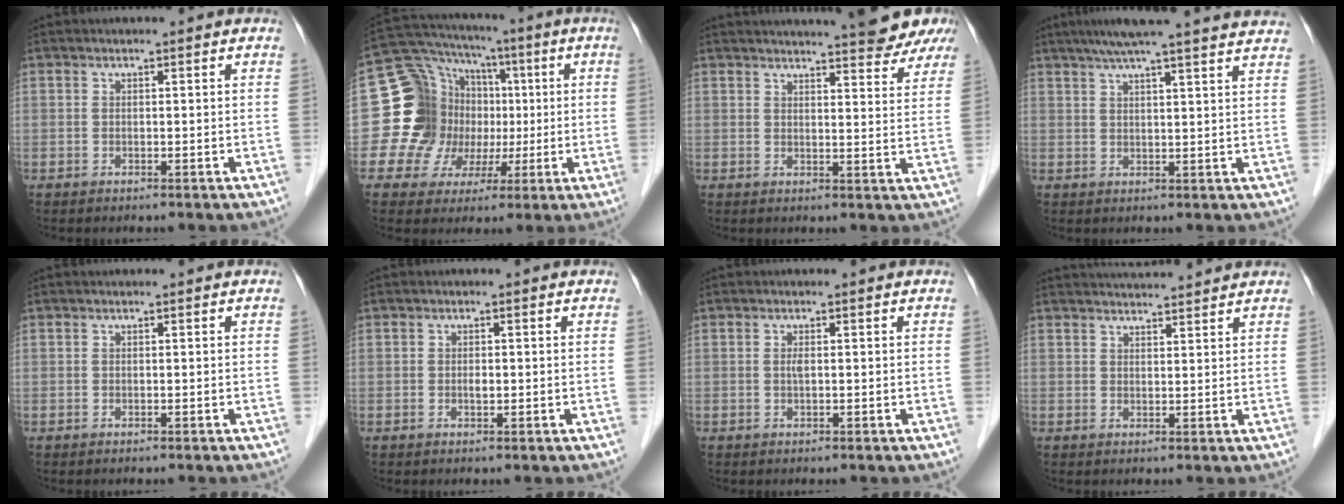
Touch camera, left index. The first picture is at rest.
{"total": 13.7, "force": [-0.4, 12.6, 5.5], "torque": [-0.087, 0.040, 0.003]}
{"total": 17.7, "force": [16.0, 2.9, 7.0], "torque": [-0.090, -0.008, 0.186]}
{"total": 19.1, "force": [16.8, 0.3, 9.2], "torque": [-0.142, 0.018, 0.211]}
{"total": 0.0}
{"total": 0.9, "force": [-0.3, 0.5, 0.7], "torque": [-0.014, -0.003, -0.005]}
{"total": 0.8, "force": [-0.2, 0.2, 0.7], "torque": [-0.016, -0.003, -0.003]}
{"total": 6.1, "force": [6.0, 0.2, 1.3], "torque": [-0.023, 0.025, 0.084]}